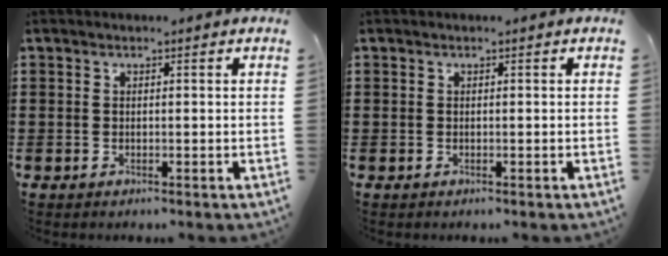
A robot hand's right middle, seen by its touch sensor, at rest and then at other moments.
{"total": 0.0}